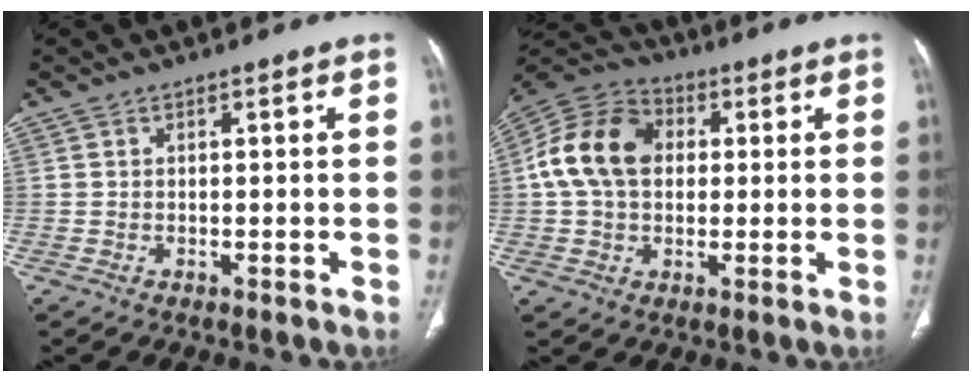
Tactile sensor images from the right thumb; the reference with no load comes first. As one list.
[{"total": 14.7, "force": [1.9, 10.9, 9.7], "torque": [-0.170, 0.028, 0.024]}]